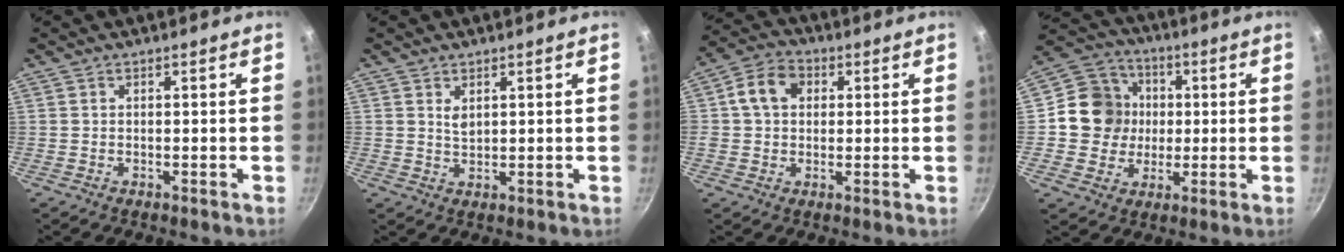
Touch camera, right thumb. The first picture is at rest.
{"total": 2.3, "force": [1.1, 1.3, 1.5], "torque": [-0.024, -0.008, 0.022]}
{"total": 7.7, "force": [1.7, 6.2, 4.3], "torque": [-0.055, 0.012, 0.014]}
{"total": 13.7, "force": [0.4, 12.8, 5.0], "torque": [-0.056, 0.023, -0.007]}